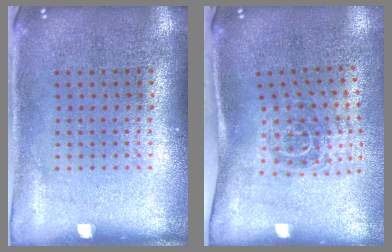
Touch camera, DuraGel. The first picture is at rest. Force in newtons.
{"total": 1.8, "press": 1.2, "slide": 1.4}